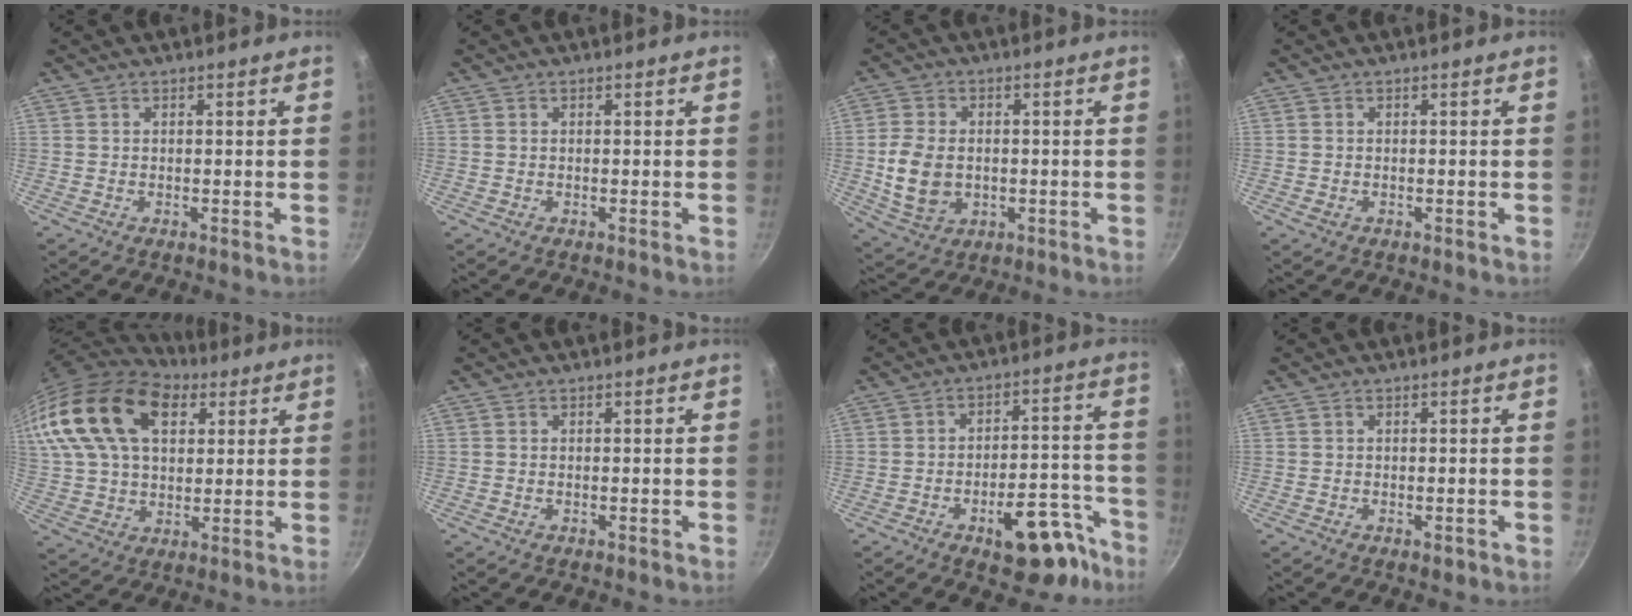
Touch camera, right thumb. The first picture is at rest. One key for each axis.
{"total": 0.0}
{"total": 9.6, "fx": -0.6, "fy": 7.0, "fz": 6.6, "tx": -0.118, "ty": 0.000, "tz": -0.002}
{"total": 0.9, "fx": -0.3, "fy": 0.6, "fz": 0.5, "tx": -0.009, "ty": -0.002, "tz": -0.003}
{"total": 23.7, "fx": 10.6, "fy": 14.6, "fz": 15.4, "tx": -0.293, "ty": -0.001, "tz": 0.191}
{"total": 0.0}
{"total": 15.0, "fx": -8.7, "fy": 7.1, "fz": 10.0, "tx": -0.064, "ty": 0.069, "tz": -0.113}
{"total": 0.8, "fx": -0.5, "fy": 0.4, "fz": 0.6, "tx": -0.007, "ty": 0.001, "tz": -0.004}